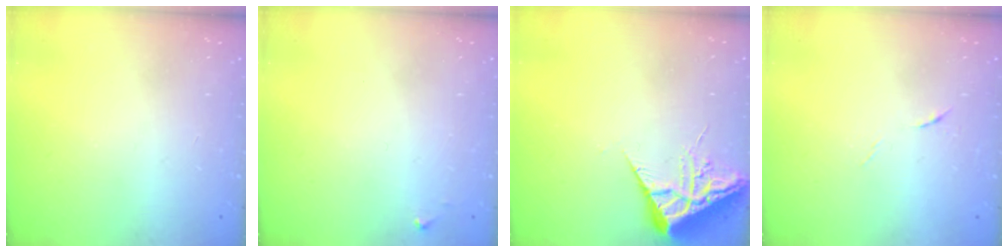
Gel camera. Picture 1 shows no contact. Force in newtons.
{"total": 3.9, "press": 3.9, "slide": 0.6}
{"total": 7.0, "press": 7.0, "slide": 0.7}
{"total": 4.4, "press": 4.2, "slide": 1.3}